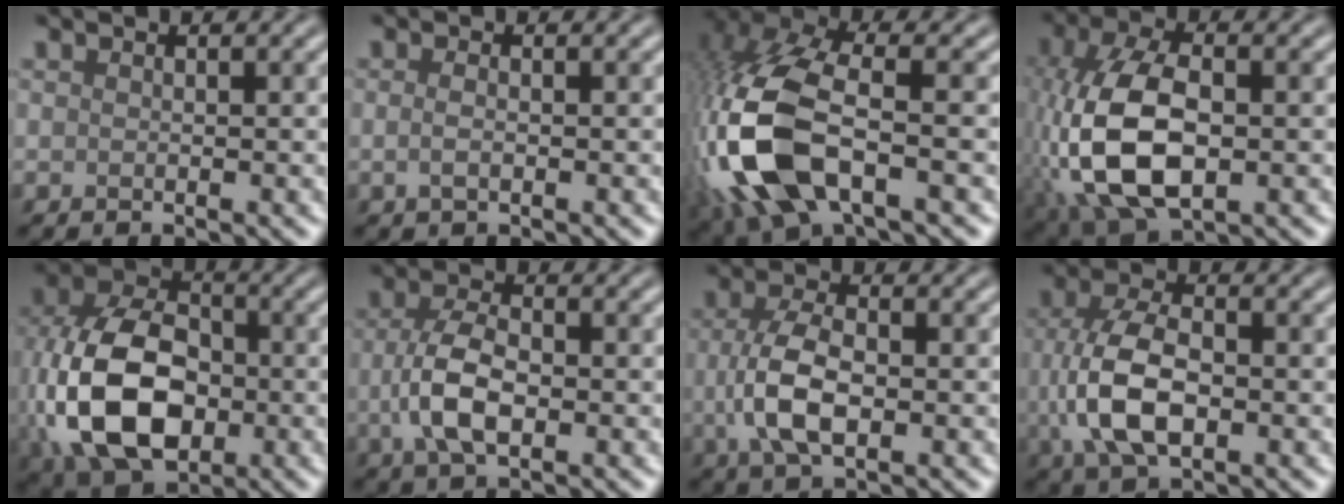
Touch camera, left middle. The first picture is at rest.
{"total": 1.1, "force": [-0.2, 0.5, 1.0], "torque": [-0.022, -0.002, -0.006]}
{"total": 12.4, "force": [-3.0, 5.8, 10.5], "torque": [-0.256, -0.001, -0.066]}
{"total": 11.9, "force": [-2.1, 6.7, 9.7], "torque": [-0.222, -0.004, -0.043]}
{"total": 13.6, "force": [-2.2, 9.3, 9.7], "torque": [-0.225, -0.018, -0.045]}
{"total": 4.8, "force": [-0.9, 2.5, 4.0], "torque": [-0.090, 0.001, -0.020]}
{"total": 5.4, "force": [-0.6, 2.8, 4.5], "torque": [-0.103, -0.001, -0.014]}
{"total": 7.2, "force": [-0.8, 4.1, 5.8], "torque": [-0.133, 0.001, -0.018]}